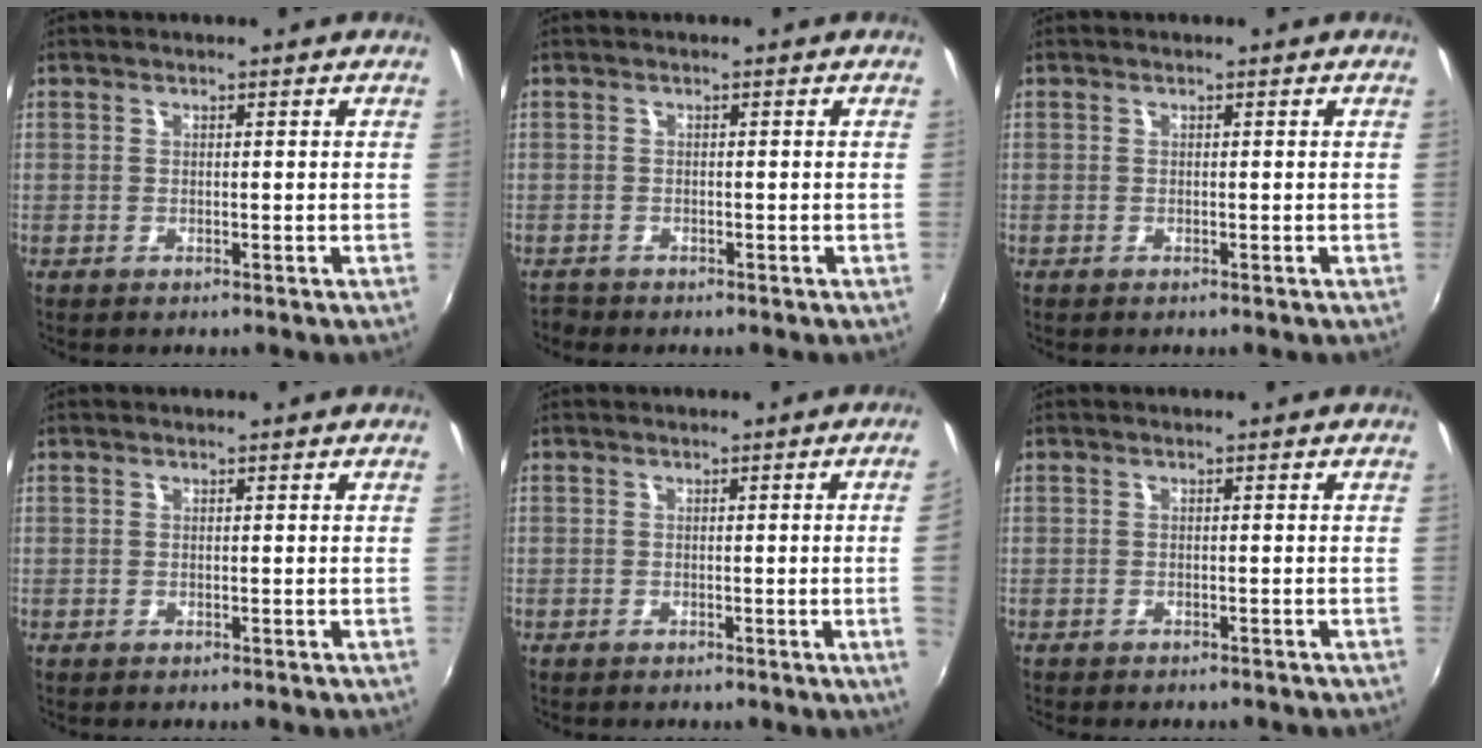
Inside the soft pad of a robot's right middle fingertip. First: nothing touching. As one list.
[{"total": 1.3, "force": [-1.2, 0.5, -0.1], "torque": [-0.003, -0.003, -0.023]}, {"total": 0.0}, {"total": 0.0}, {"total": 2.8, "force": [-0.1, -1.4, 2.4], "torque": [-0.043, -0.010, 0.004]}, {"total": 2.5, "force": [-2.2, 0.7, 0.8], "torque": [-0.024, -0.013, -0.034]}]